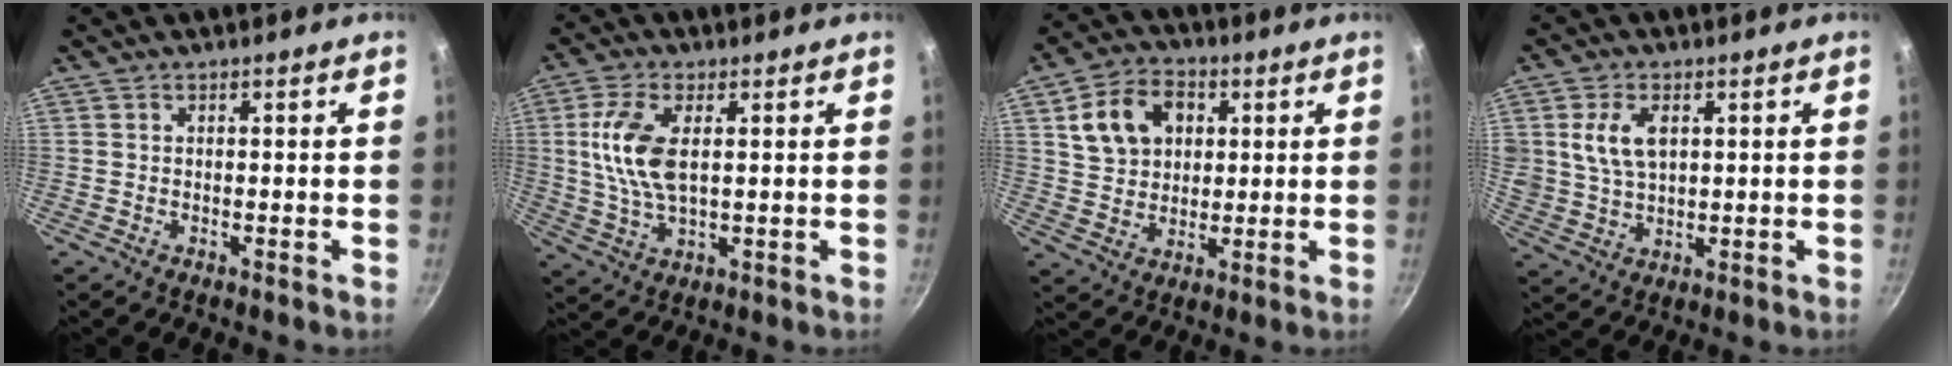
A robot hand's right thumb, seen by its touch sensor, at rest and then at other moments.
{"total": 10.4, "force": [1.9, 5.1, 8.9], "torque": [-0.180, -0.002, 0.041]}
{"total": 12.1, "force": [3.6, 9.2, 7.0], "torque": [-0.102, 0.005, 0.061]}
{"total": 8.3, "force": [2.5, 5.2, 6.0], "torque": [-0.108, -0.011, 0.051]}